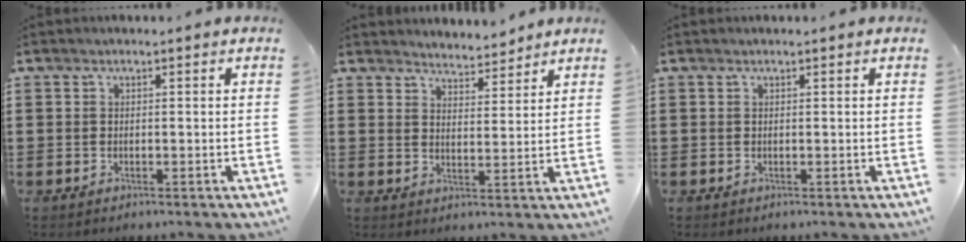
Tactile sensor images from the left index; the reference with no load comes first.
{"total": 3.7, "force": [3.6, 0.3, -0.3], "torque": [-0.008, -0.016, 0.068]}
{"total": 0.0}